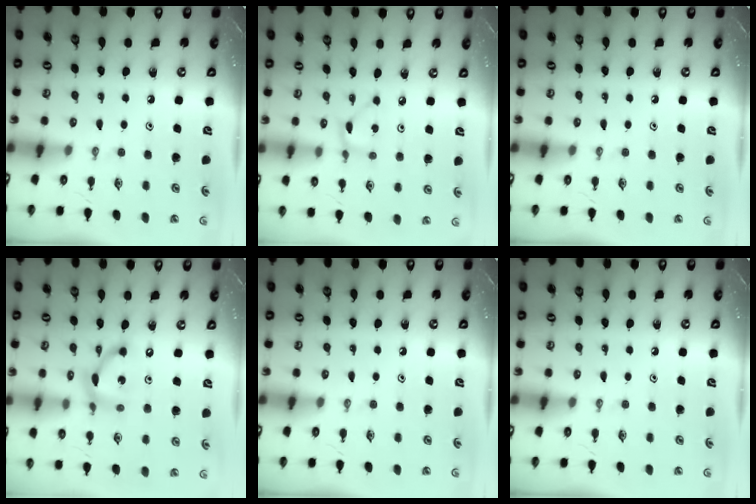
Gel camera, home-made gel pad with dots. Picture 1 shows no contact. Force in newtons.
{"total": 2.4, "press": 2.4, "slide": 0.3}
{"total": 0.0}
{"total": 12.2, "press": 12.2, "slide": 0.6}
{"total": 0.0}
{"total": 0.0}